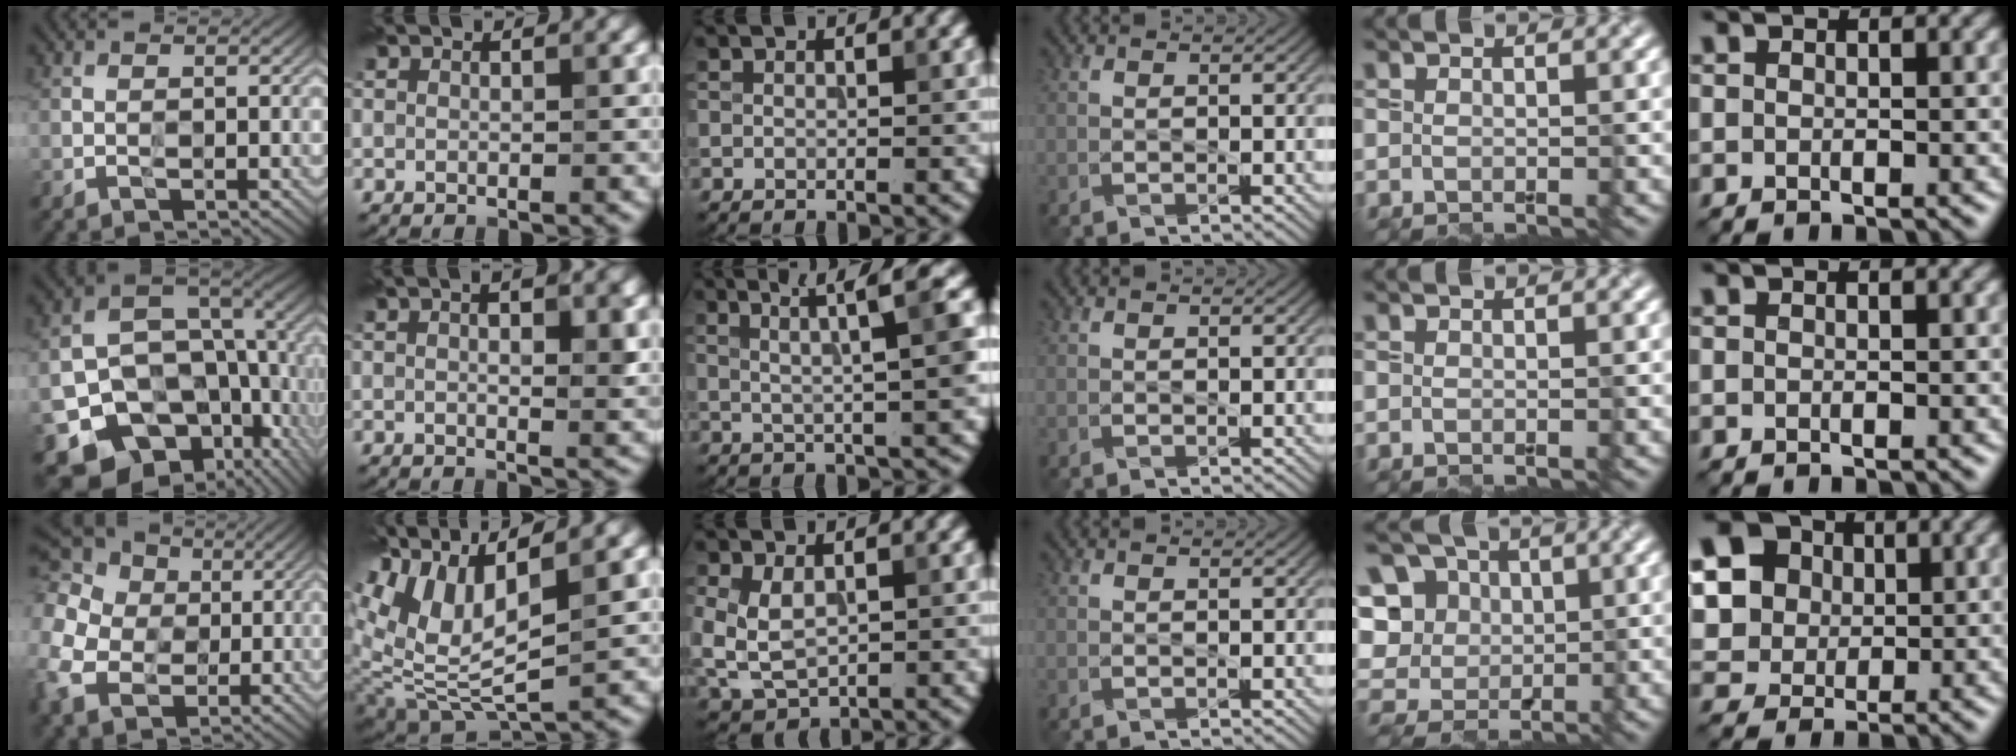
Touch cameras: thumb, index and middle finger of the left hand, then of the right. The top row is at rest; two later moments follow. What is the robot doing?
{"motion": "wipe", "object": "paper plate"}